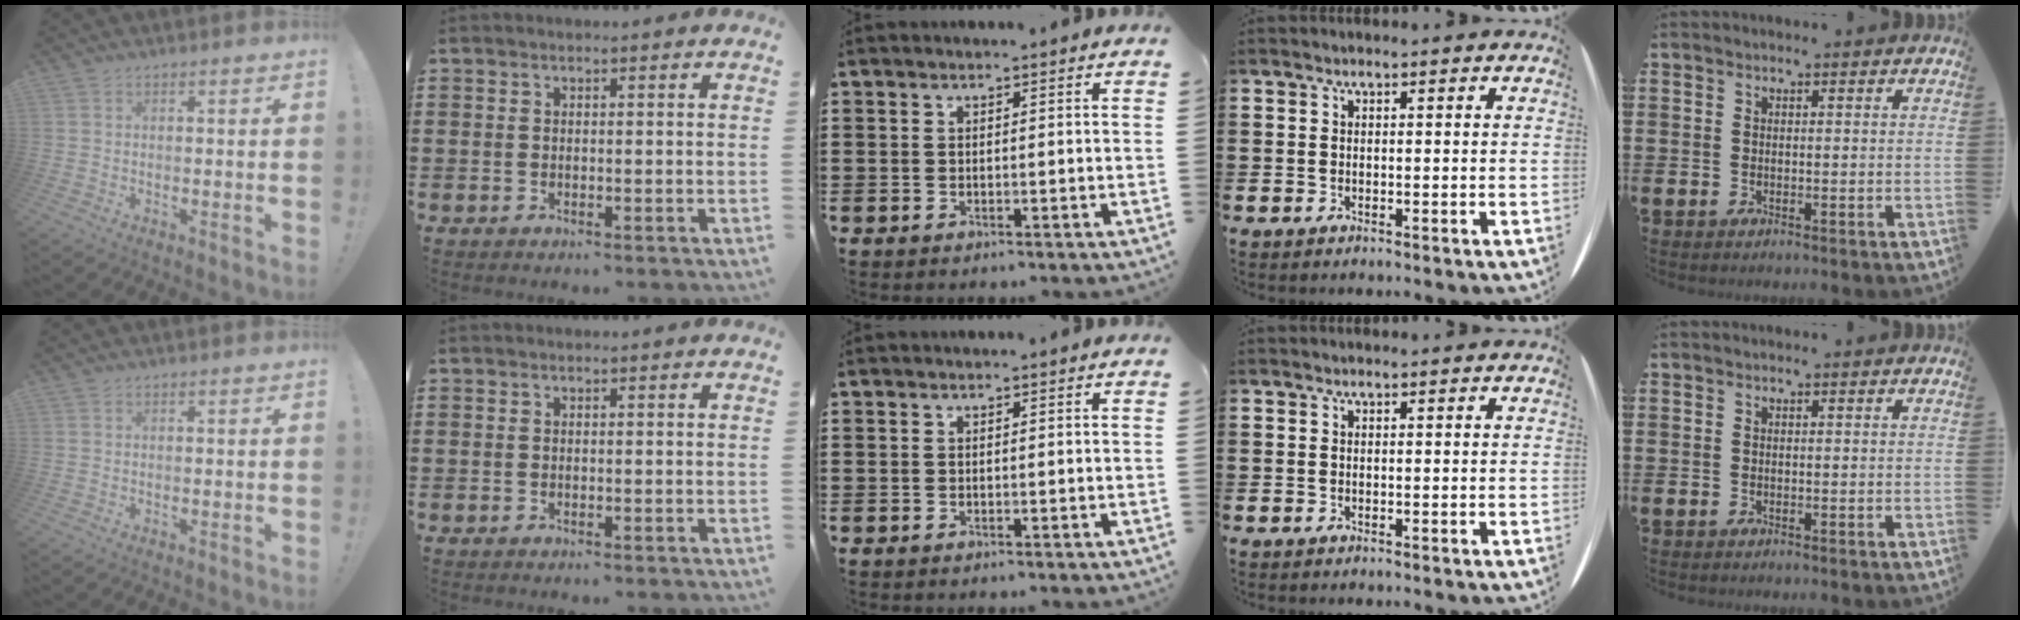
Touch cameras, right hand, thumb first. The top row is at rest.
{}